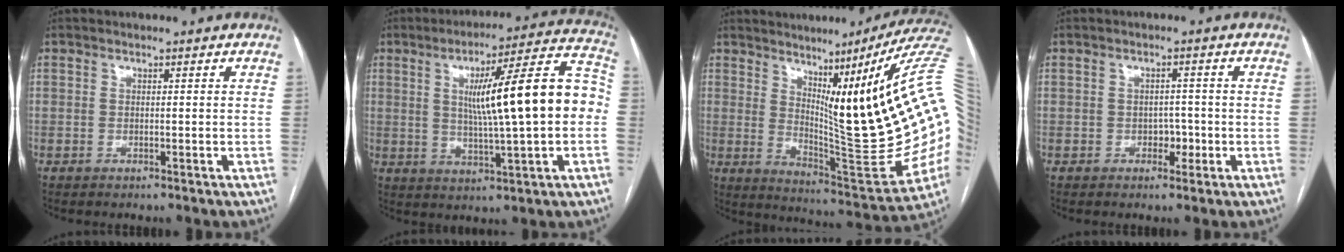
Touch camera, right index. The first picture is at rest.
{"total": 17.5, "force": [1.1, 1.3, 17.4], "torque": [-0.260, 0.029, 0.016]}
{"total": 23.2, "force": [5.2, 2.0, 22.5], "torque": [-0.260, -0.010, 0.073]}
{"total": 2.3, "force": [-0.8, 1.6, 1.5], "torque": [-0.016, 0.006, -0.008]}